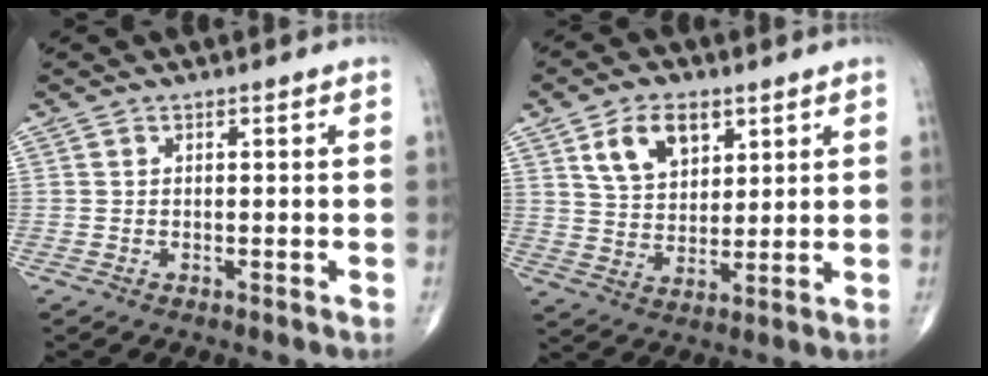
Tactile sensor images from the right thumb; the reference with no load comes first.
{"total": 9.9, "force": [4.8, 6.1, 6.1], "torque": [-0.084, -0.023, 0.091]}